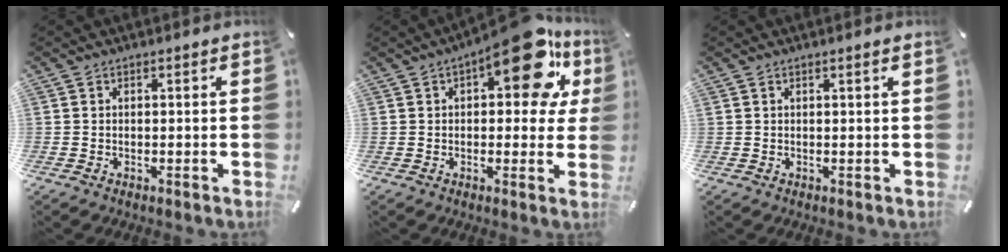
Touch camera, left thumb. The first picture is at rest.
{"total": 17.2, "force": [7.9, 7.2, 13.5], "torque": [-0.168, -0.038, 0.121]}
{"total": 0.7, "force": [0.4, -0.1, 0.6], "torque": [-0.009, -0.001, 0.006]}